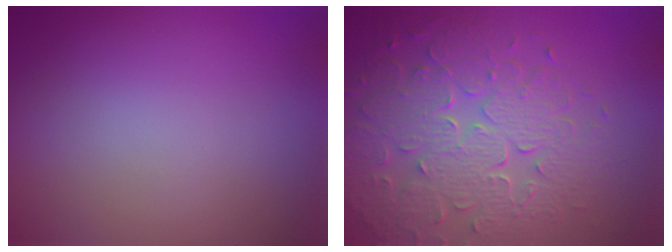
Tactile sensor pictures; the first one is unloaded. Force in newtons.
{"total": 8.3, "press": 6.0, "slide": 5.7}